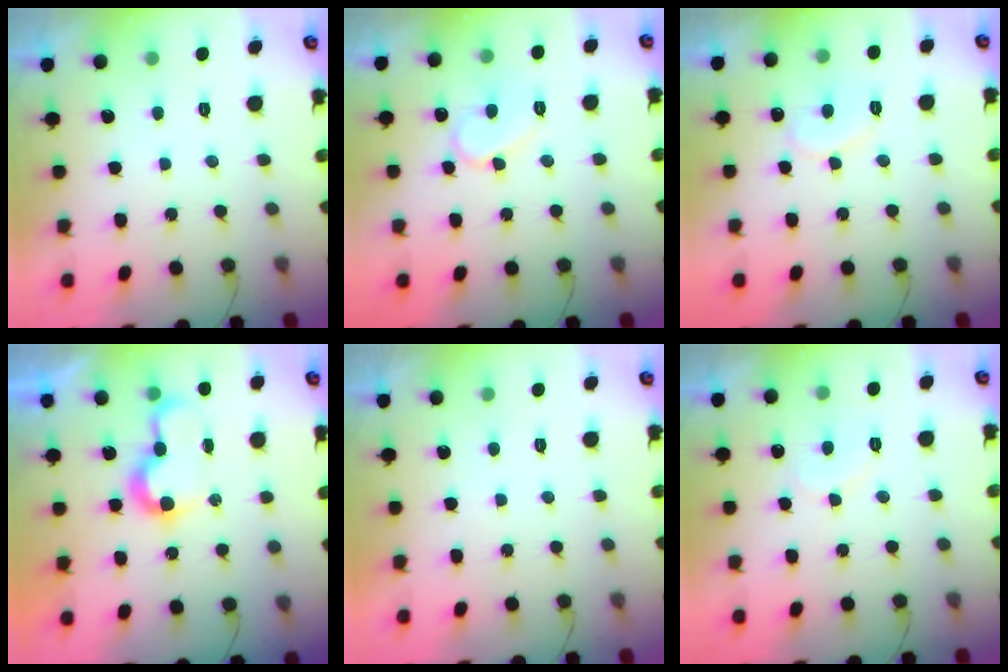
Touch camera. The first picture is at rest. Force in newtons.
{"total": 8.0, "press": 8.0, "slide": 0.8}
{"total": 8.2, "press": 8.2, "slide": 0.6}
{"total": 8.0, "press": 8.0, "slide": 0.2}
{"total": 1.7, "press": 1.7, "slide": 0.0}
{"total": 6.5, "press": 6.5, "slide": 0.4}